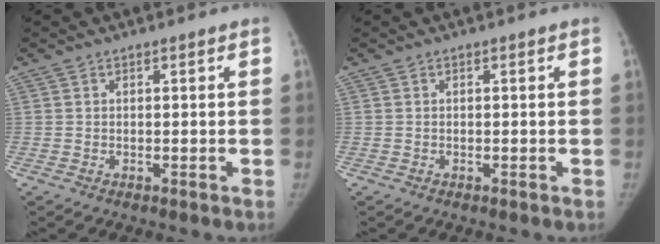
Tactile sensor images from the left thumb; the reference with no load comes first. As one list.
[{"total": 0.0}]